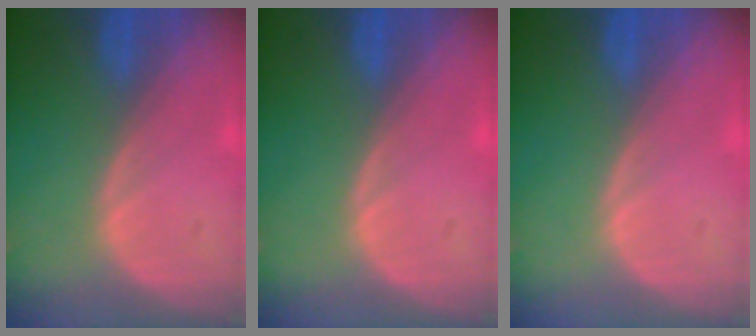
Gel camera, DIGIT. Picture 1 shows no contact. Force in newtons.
{"total": 0.0}
{"total": 0.0}